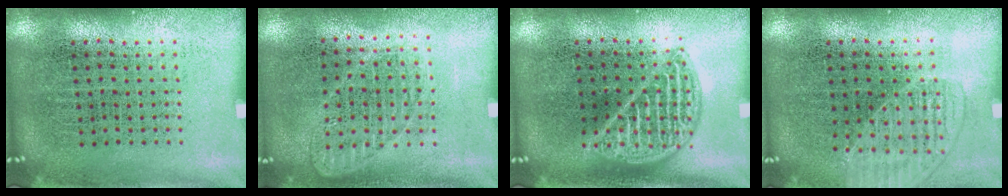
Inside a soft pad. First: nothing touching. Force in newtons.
{"total": 1.2, "press": 1.1, "slide": 0.3}
{"total": 2.1, "press": 2.0, "slide": 0.2}
{"total": 1.4, "press": 1.4, "slide": 0.3}